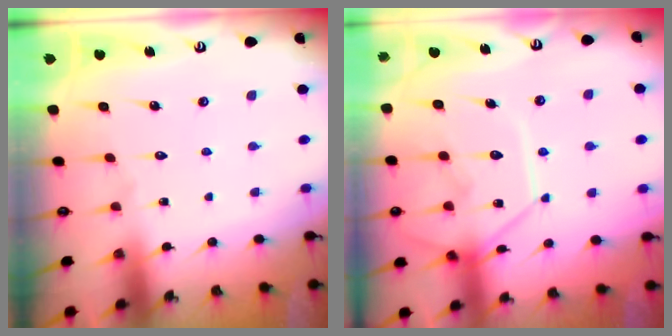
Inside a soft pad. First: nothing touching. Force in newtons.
{"total": 12.4, "press": 12.4, "slide": 1.3}